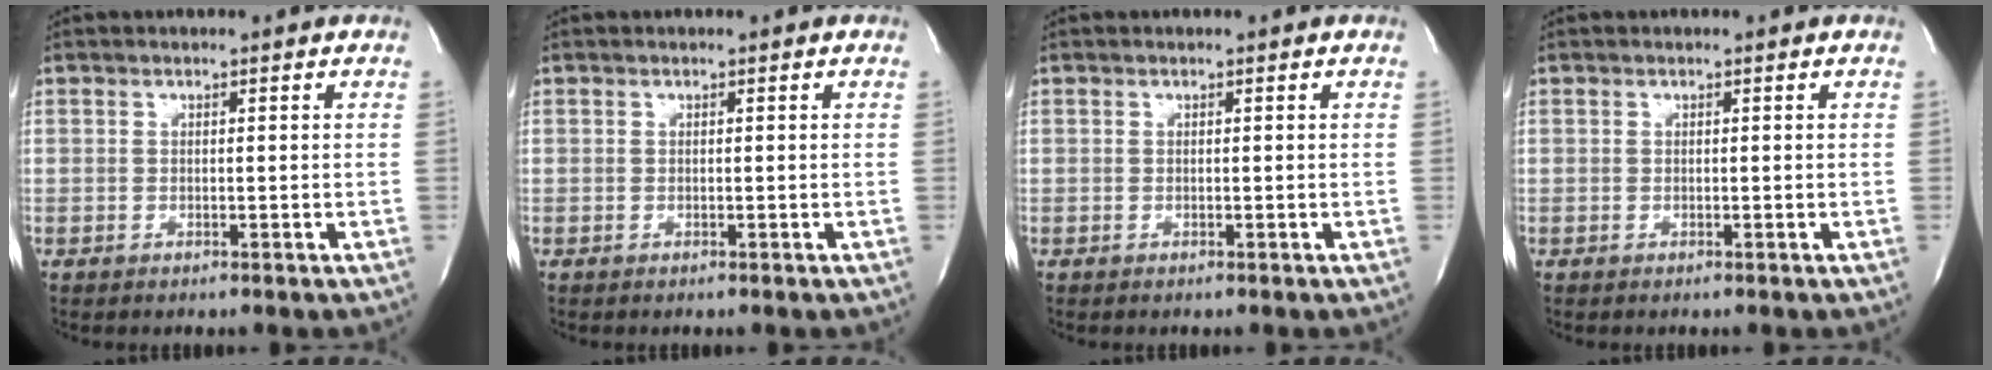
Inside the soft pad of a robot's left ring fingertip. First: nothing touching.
{"total": 0.0}
{"total": 0.0}
{"total": 0.0}